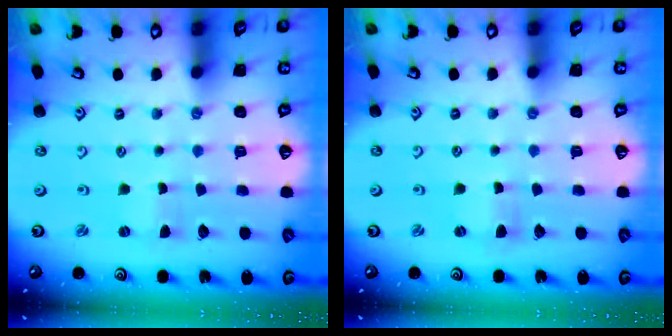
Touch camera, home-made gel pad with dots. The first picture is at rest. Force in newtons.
{"total": 0.0}